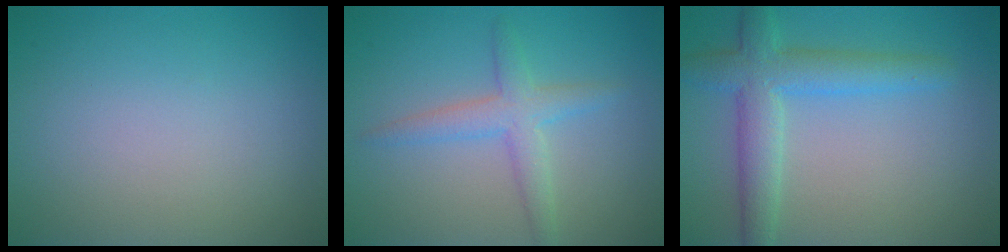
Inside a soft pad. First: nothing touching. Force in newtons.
{"total": 2.9, "press": 2.9, "slide": 0.1}
{"total": 4.8, "press": 4.8, "slide": 0.4}